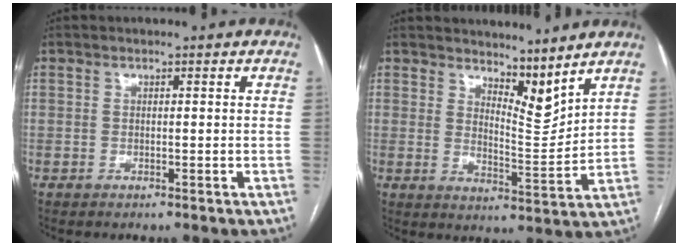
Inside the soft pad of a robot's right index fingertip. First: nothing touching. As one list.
[{"total": 6.2, "force": [5.5, 1.3, 2.7], "torque": [-0.047, -0.017, 0.099]}]